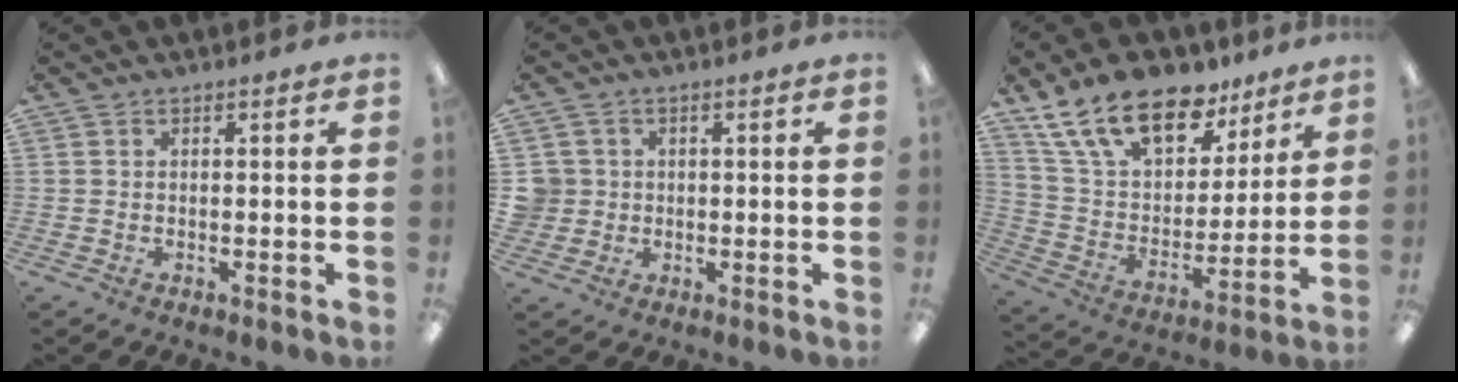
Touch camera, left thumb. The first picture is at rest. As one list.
[{"total": 4.0, "force": [0.4, 4.0, 0.3], "torque": [-0.008, 0.006, 0.006]}, {"total": 21.0, "force": [13.9, 10.9, 11.4], "torque": [-0.202, -0.069, 0.250]}]